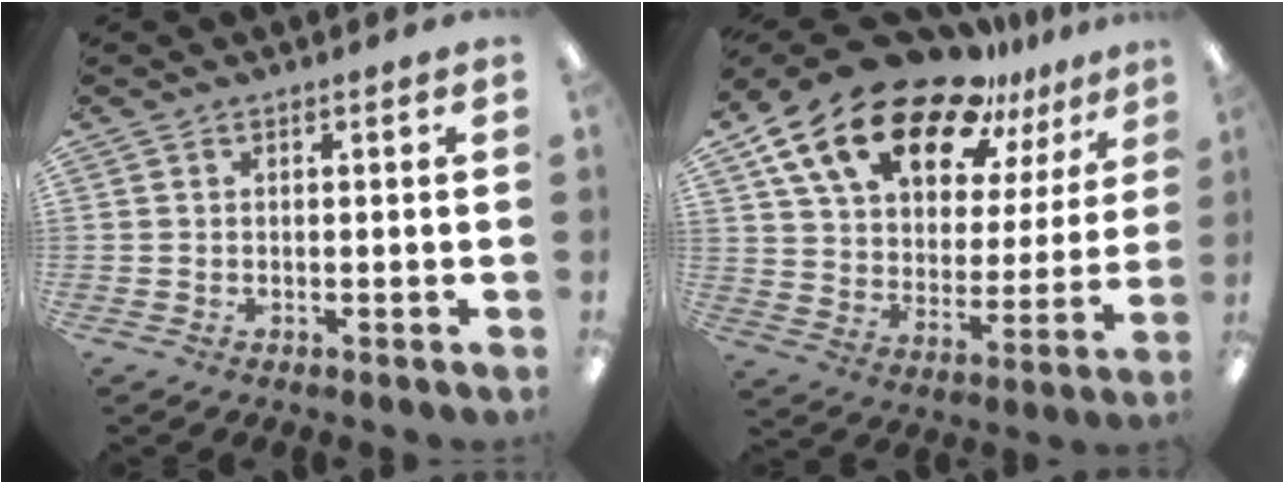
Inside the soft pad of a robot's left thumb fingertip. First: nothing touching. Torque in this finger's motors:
{"motor_torque": [1.55, 1.67, 1.40, -1.37, 0.55]}